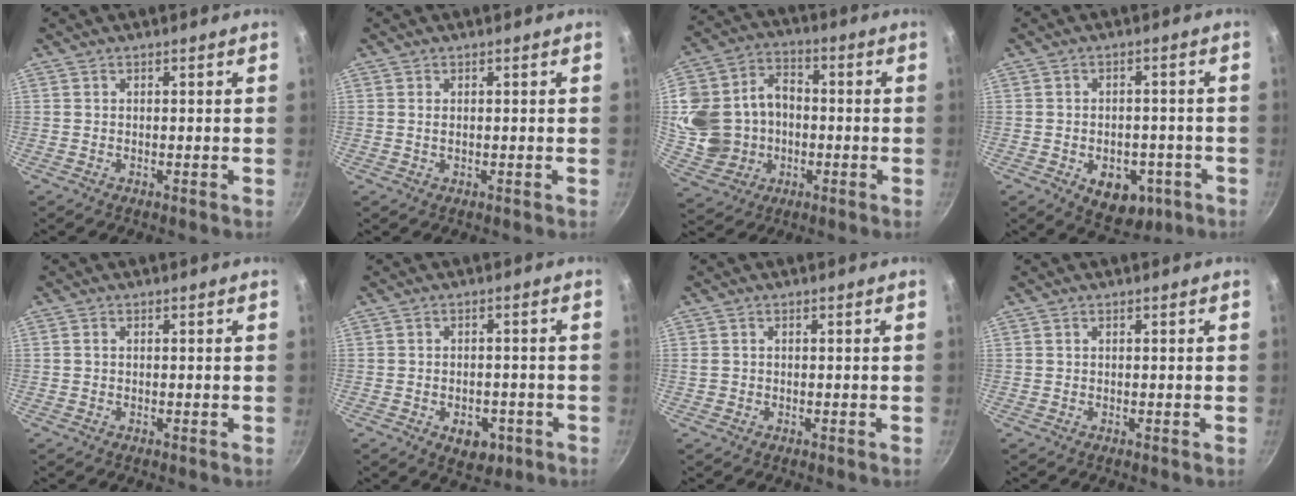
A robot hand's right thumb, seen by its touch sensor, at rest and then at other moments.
{"total": 0.9, "force": [0.2, 0.5, 0.8], "torque": [-0.013, 0.001, 0.002]}
{"total": 18.3, "force": [-1.1, 14.8, 10.6], "torque": [-0.211, 0.031, -0.007]}
{"total": 9.9, "force": [-3.8, 6.7, 6.2], "torque": [-0.050, 0.008, -0.037]}
{"total": 0.5, "force": [0.1, 0.4, 0.3], "torque": [-0.005, 0.004, 0.001]}
{"total": 6.2, "force": [-2.7, 4.1, 3.9], "torque": [-0.030, 0.011, -0.026]}
{"total": 2.3, "force": [-0.5, 2.0, 0.9], "torque": [-0.014, 0.004, -0.011]}
{"total": 0.0}